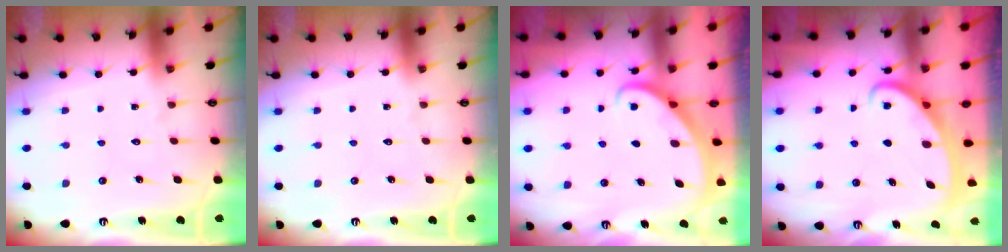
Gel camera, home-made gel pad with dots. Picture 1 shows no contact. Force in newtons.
{"total": 0.0}
{"total": 2.9, "press": 2.9, "slide": 0.2}
{"total": 2.5, "press": 2.5, "slide": 0.3}